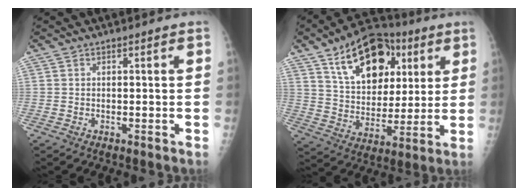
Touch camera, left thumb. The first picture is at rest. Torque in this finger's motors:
{"motor_torque": [1.28, 1.27, 0.62, -0.01, 0.14]}